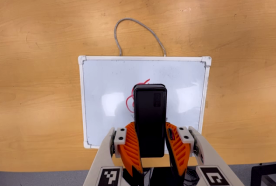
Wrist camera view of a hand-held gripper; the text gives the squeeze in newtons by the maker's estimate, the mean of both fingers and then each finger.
{"total": 8.7, "left": 6.7, "right": 10.6}